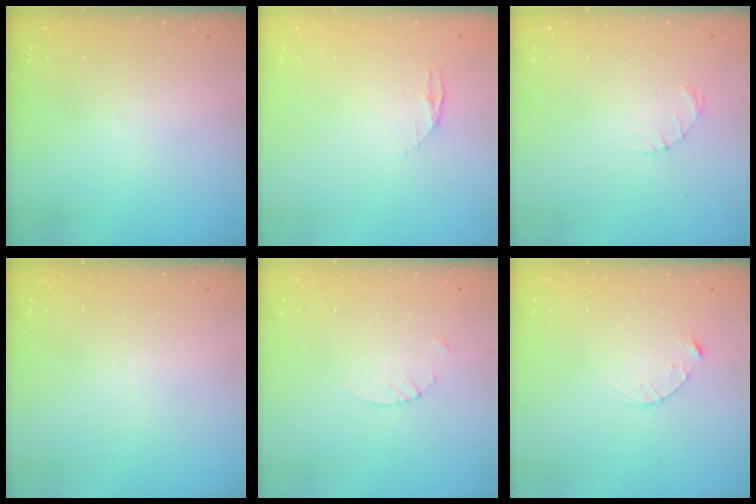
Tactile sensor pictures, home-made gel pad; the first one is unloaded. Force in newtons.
{"total": 3.4, "press": 3.4, "slide": 0.4}
{"total": 1.4, "press": 1.4, "slide": 0.2}
{"total": 0.0}
{"total": 2.7, "press": 2.7, "slide": 0.3}
{"total": 2.5, "press": 2.5, "slide": 0.4}